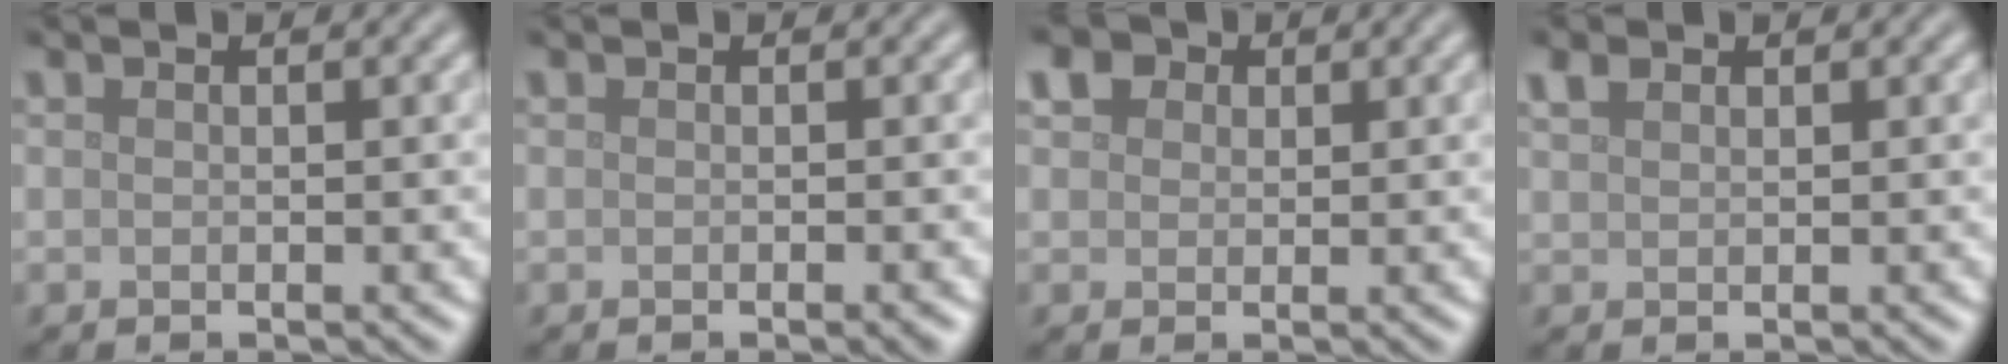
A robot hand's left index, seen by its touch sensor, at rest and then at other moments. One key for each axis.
{"total": 0.7, "fx": -0.3, "fy": 0.1, "fz": 0.6, "tx": -0.006, "ty": 0.000, "tz": -0.005}
{"total": 4.1, "fx": 2.1, "fy": 2.9, "fz": 1.9, "tx": -0.048, "ty": 0.015, "tz": 0.020}
{"total": 1.4, "fx": 0.9, "fy": 0.8, "fz": 0.6, "tx": -0.013, "ty": 0.006, "tz": 0.020}